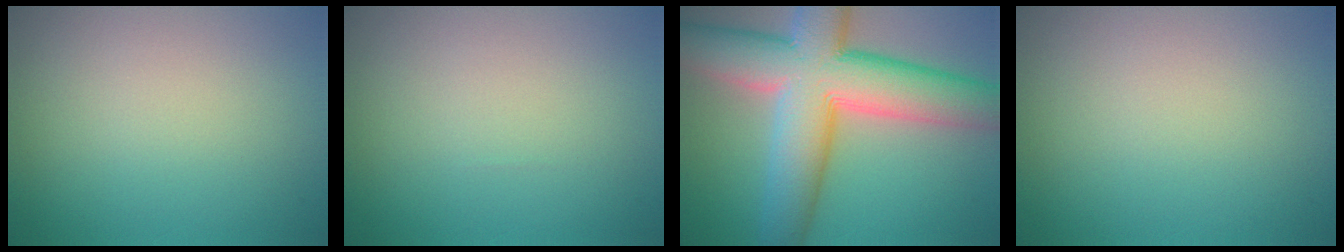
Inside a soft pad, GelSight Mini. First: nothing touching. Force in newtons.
{"total": 0.0}
{"total": 12.3, "press": 12.3, "slide": 0.7}
{"total": 0.0}